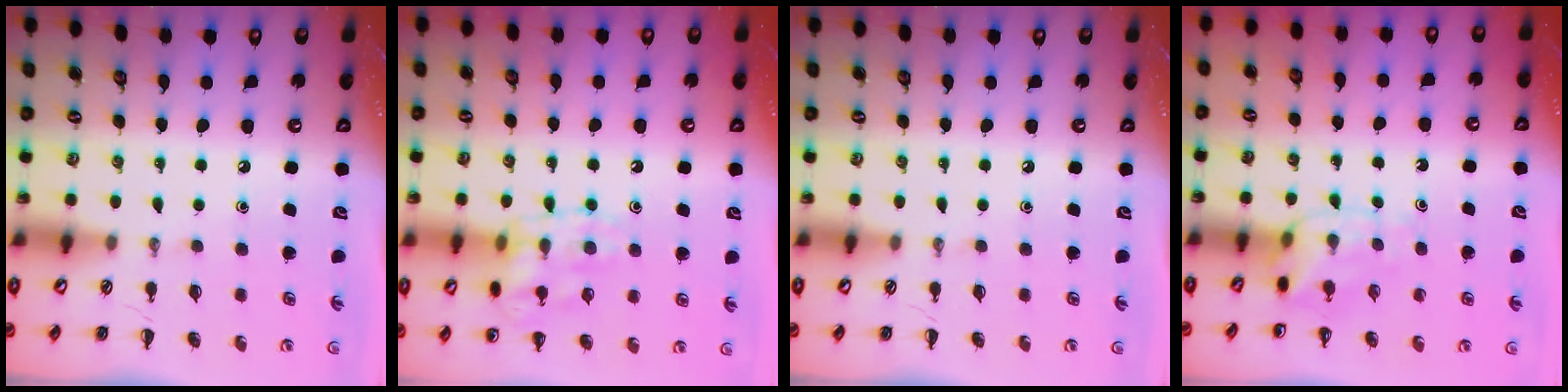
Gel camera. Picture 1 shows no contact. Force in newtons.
{"total": 13.5, "press": 13.5, "slide": 0.9}
{"total": 0.0}
{"total": 5.9, "press": 5.8, "slide": 1.2}